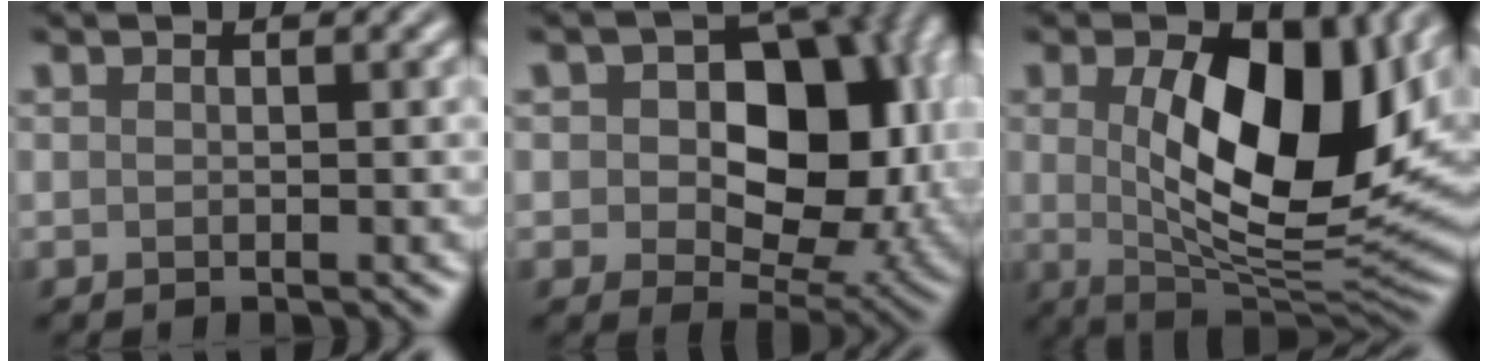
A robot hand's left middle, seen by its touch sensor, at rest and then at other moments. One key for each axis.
{"total": 11.5, "fx": 1.4, "fy": 7.5, "fz": 8.6, "tx": -0.110, "ty": 0.003, "tz": 0.018}
{"total": 12.7, "fx": 1.9, "fy": 6.2, "fz": 10.9, "tx": -0.169, "ty": -0.010, "tz": 0.035}